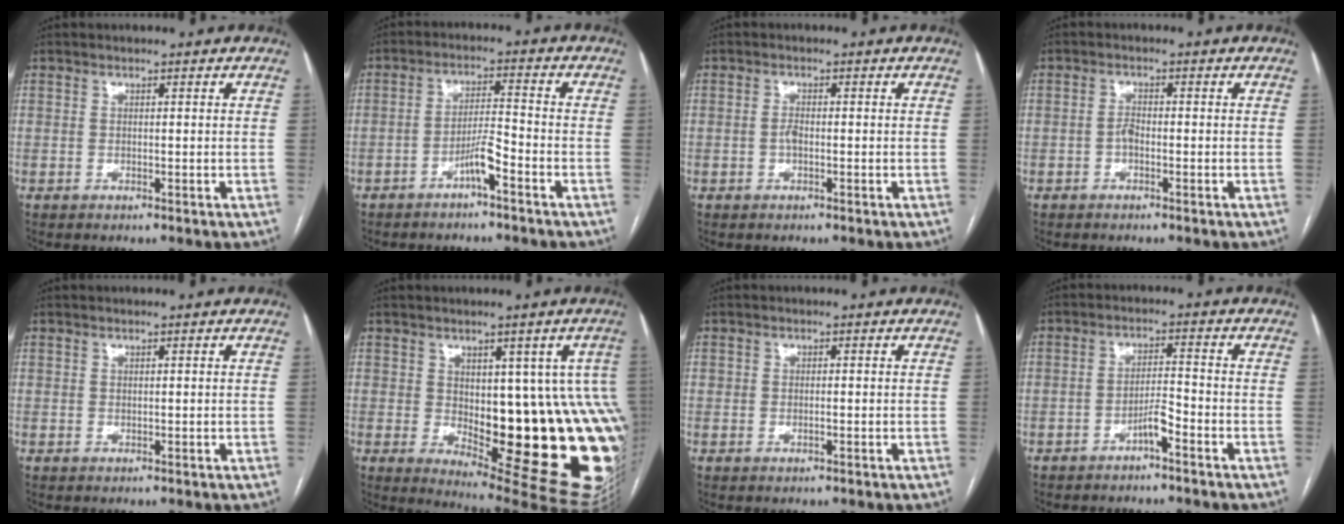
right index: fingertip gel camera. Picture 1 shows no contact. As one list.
[{"total": 4.5, "force": [-2.9, 0.2, 3.5], "torque": [-0.064, 0.009, -0.053]}, {"total": 1.3, "force": [-0.5, 0.5, 1.1], "torque": [-0.022, 0.003, -0.010]}, {"total": 1.5, "force": [-0.7, 0.6, 1.2], "torque": [-0.020, 0.004, -0.015]}, {"total": 0.0}, {"total": 19.9, "force": [-1.4, 6.8, 18.6], "torque": [-0.135, 0.010, 0.005]}, {"total": 0.8, "force": [-0.2, 0.4, 0.7], "torque": [-0.012, 0.000, -0.004]}, {"total": 3.4, "force": [-2.4, 0.3, 2.5], "torque": [-0.041, 0.005, -0.043]}]